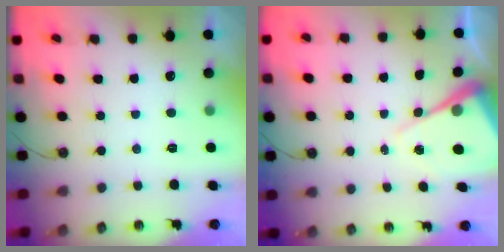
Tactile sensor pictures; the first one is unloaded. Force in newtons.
{"total": 9.9, "press": 9.9, "slide": 0.9}